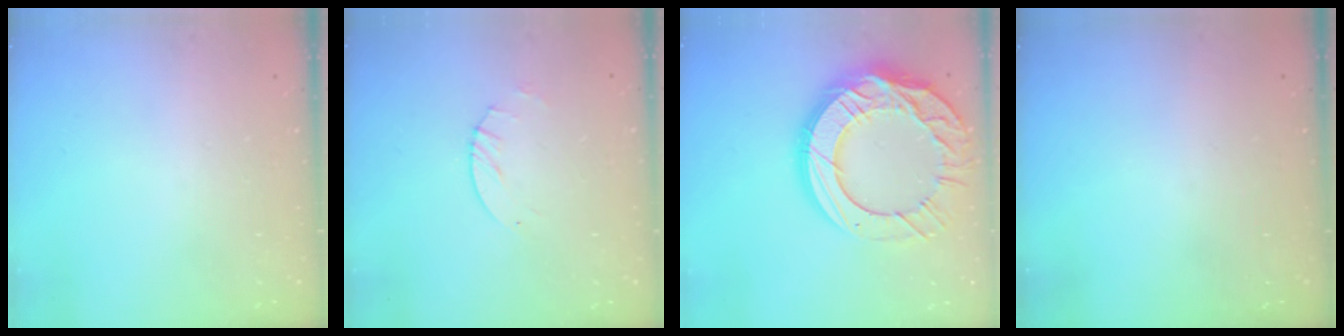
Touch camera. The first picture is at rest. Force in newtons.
{"total": 2.6, "press": 2.5, "slide": 0.4}
{"total": 24.9, "press": 24.8, "slide": 2.4}
{"total": 0.0}